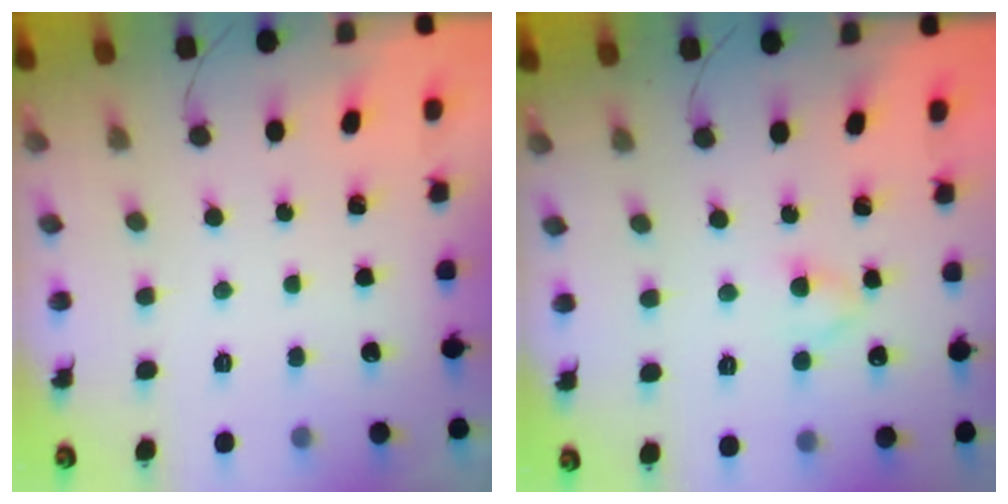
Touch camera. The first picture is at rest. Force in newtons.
{"total": 2.7, "press": 2.4, "slide": 1.2}